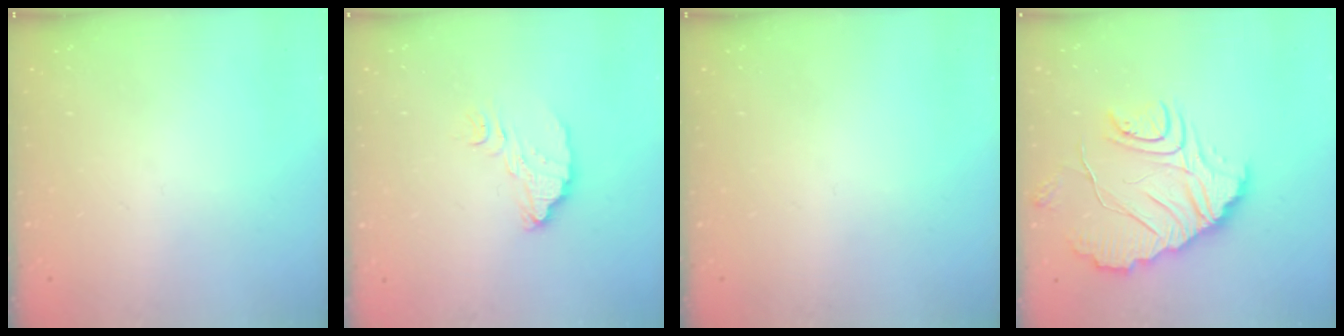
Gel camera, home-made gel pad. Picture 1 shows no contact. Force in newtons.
{"total": 6.2, "press": 6.2, "slide": 0.4}
{"total": 0.0}
{"total": 14.3, "press": 14.3, "slide": 1.1}